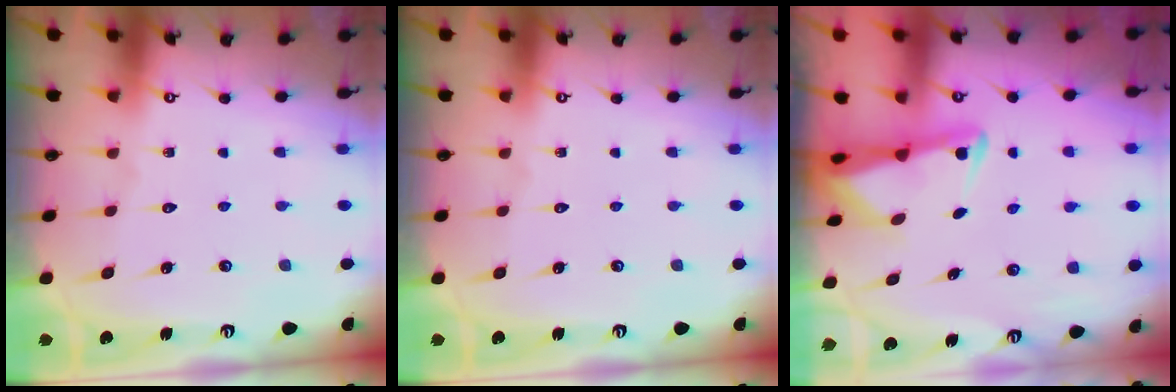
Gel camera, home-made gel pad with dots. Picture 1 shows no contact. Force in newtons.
{"total": 0.0}
{"total": 2.2, "press": 2.1, "slide": 0.4}